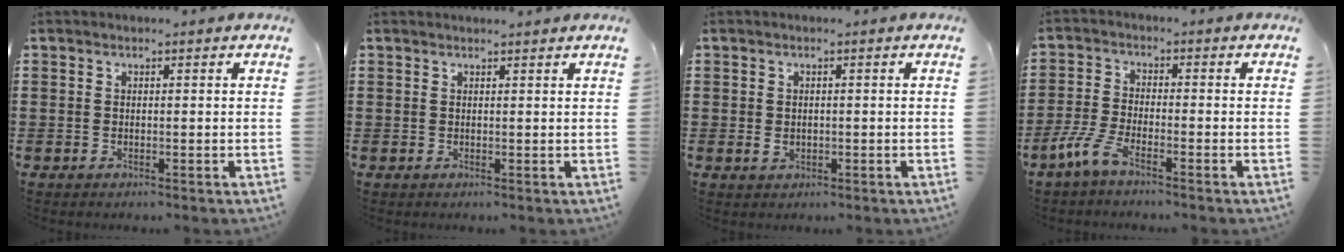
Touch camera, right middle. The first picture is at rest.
{"total": 0.6, "force": [0.6, 0.0, 0.0], "torque": [-0.001, -0.003, 0.013]}
{"total": 1.3, "force": [-0.2, 1.1, 0.7], "torque": [-0.015, 0.003, -0.005]}
{"total": 4.9, "force": [-3.6, 1.0, 3.2], "torque": [-0.086, -0.011, -0.076]}